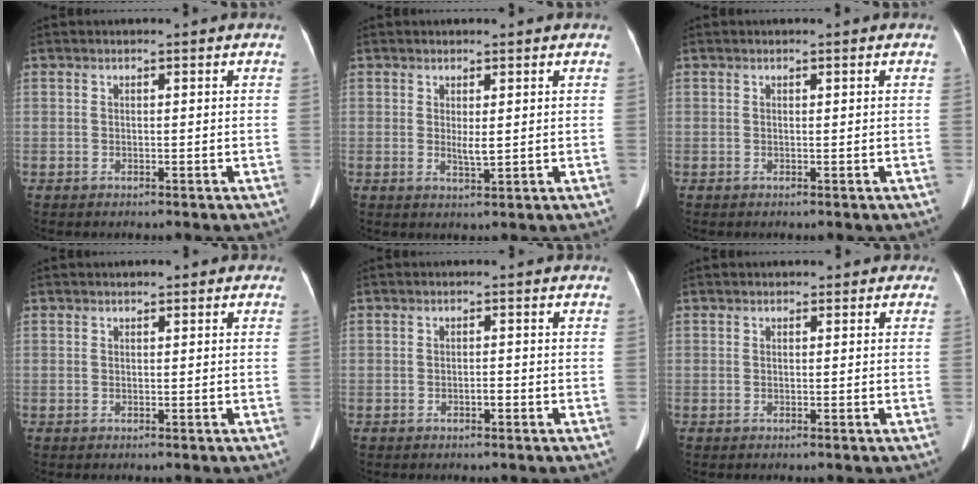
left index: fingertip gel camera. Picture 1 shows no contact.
{"total": 1.8, "force": [0.3, 0.3, 1.7], "torque": [-0.035, -0.006, 0.010]}
{"total": 0.0}
{"total": 0.9, "force": [0.5, 0.5, 0.5], "torque": [-0.006, 0.007, 0.004]}
{"total": 1.0, "force": [-0.6, 0.3, 0.8], "torque": [-0.012, 0.001, -0.008]}
{"total": 0.6, "force": [0.2, 0.6, 0.0], "torque": [0.007, 0.003, -0.001]}